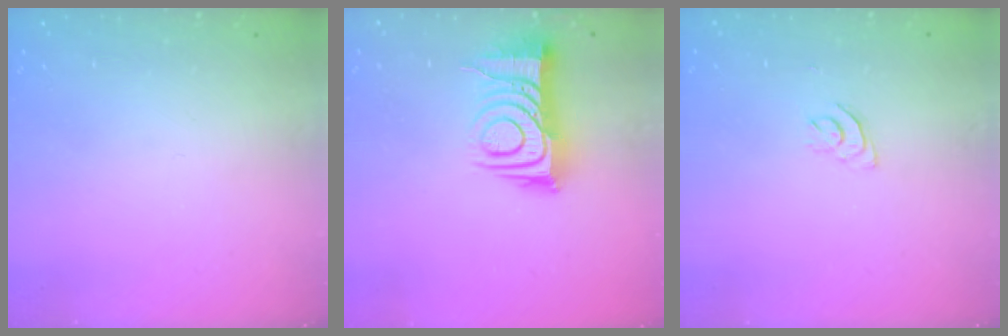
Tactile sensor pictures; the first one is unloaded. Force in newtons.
{"total": 11.9, "press": 11.9, "slide": 0.9}
{"total": 3.4, "press": 3.4, "slide": 0.4}